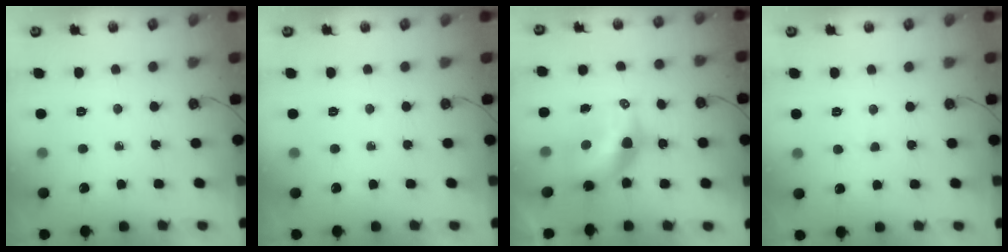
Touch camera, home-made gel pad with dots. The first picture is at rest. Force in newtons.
{"total": 0.0}
{"total": 10.5, "press": 10.4, "slide": 0.5}
{"total": 2.5, "press": 2.5, "slide": 0.4}